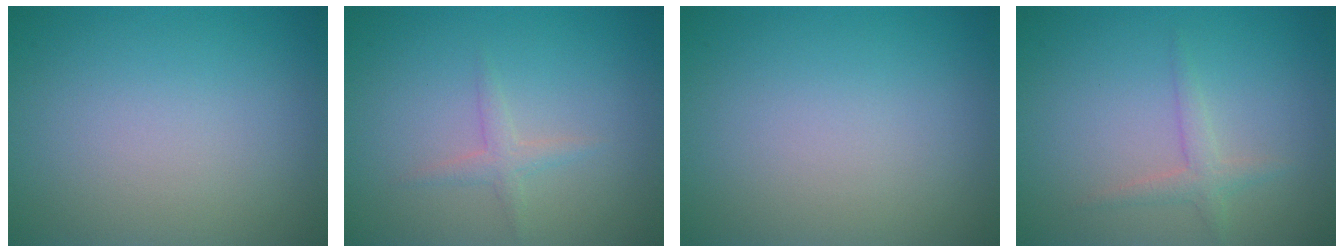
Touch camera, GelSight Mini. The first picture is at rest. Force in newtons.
{"total": 1.3, "press": 1.3, "slide": 0.1}
{"total": 0.0}
{"total": 1.6, "press": 1.6, "slide": 0.0}